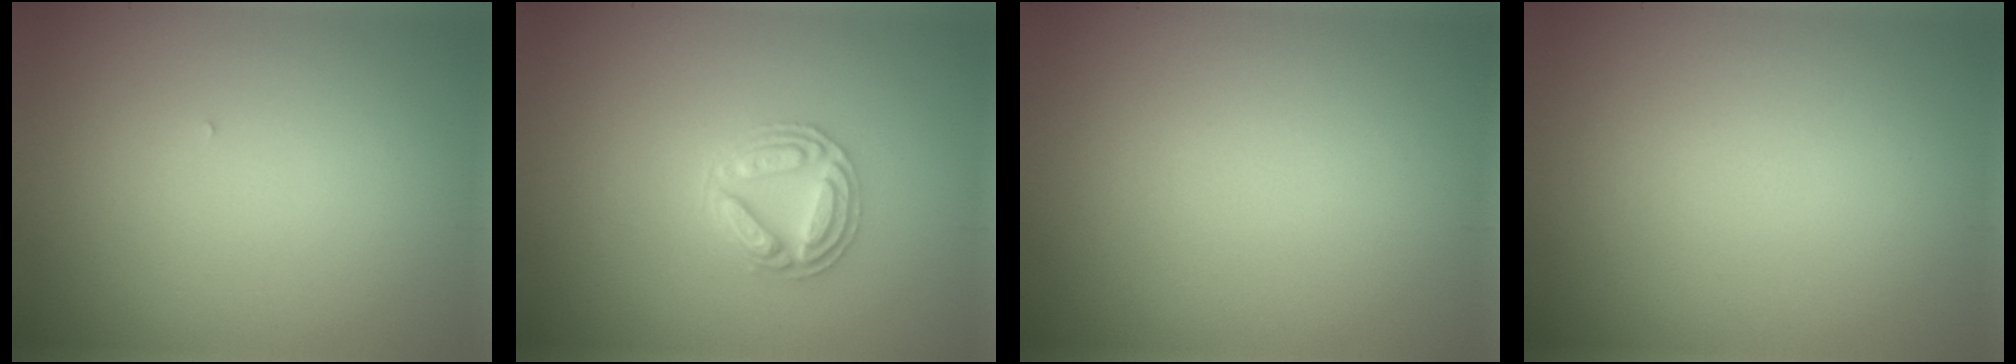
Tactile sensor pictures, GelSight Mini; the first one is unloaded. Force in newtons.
{"total": 3.1, "press": 3.0, "slide": 0.7}
{"total": 0.0}
{"total": 0.0}